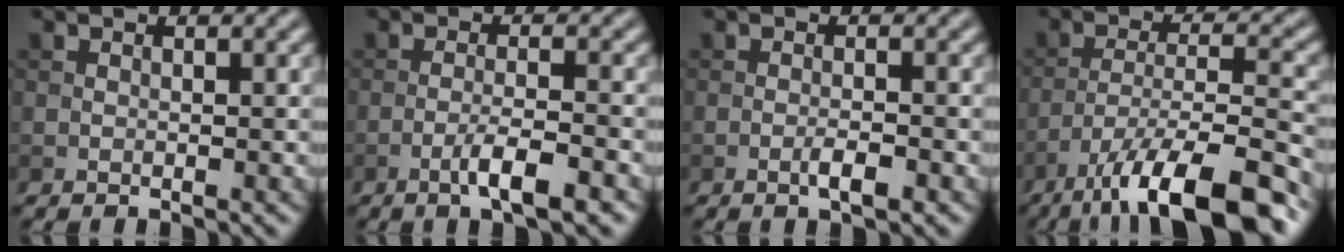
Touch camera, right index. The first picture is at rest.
{"total": 3.6, "force": [-1.9, 0.6, 3.0], "torque": [-0.054, 0.006, -0.038]}
{"total": 1.8, "force": [-0.9, 0.3, 1.5], "torque": [-0.026, 0.002, -0.017]}
{"total": 12.0, "force": [-8.2, 3.0, 8.2], "torque": [-0.143, 0.004, -0.139]}